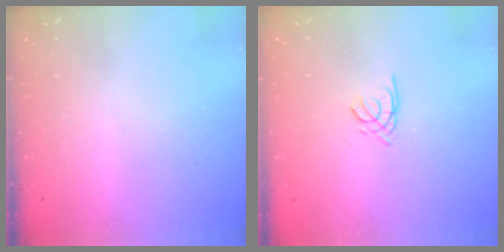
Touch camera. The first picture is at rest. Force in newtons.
{"total": 1.6, "press": 1.5, "slide": 0.4}